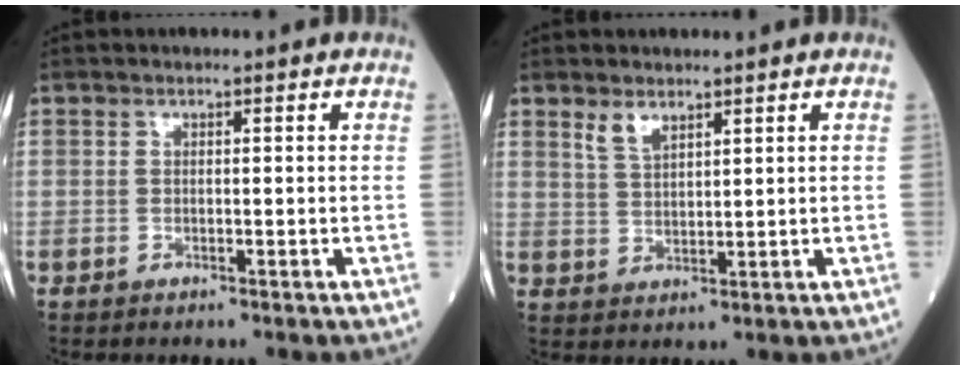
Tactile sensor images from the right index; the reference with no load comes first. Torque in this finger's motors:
{"motor_torque": [0.34, 0.37, 0.06, 0.05]}